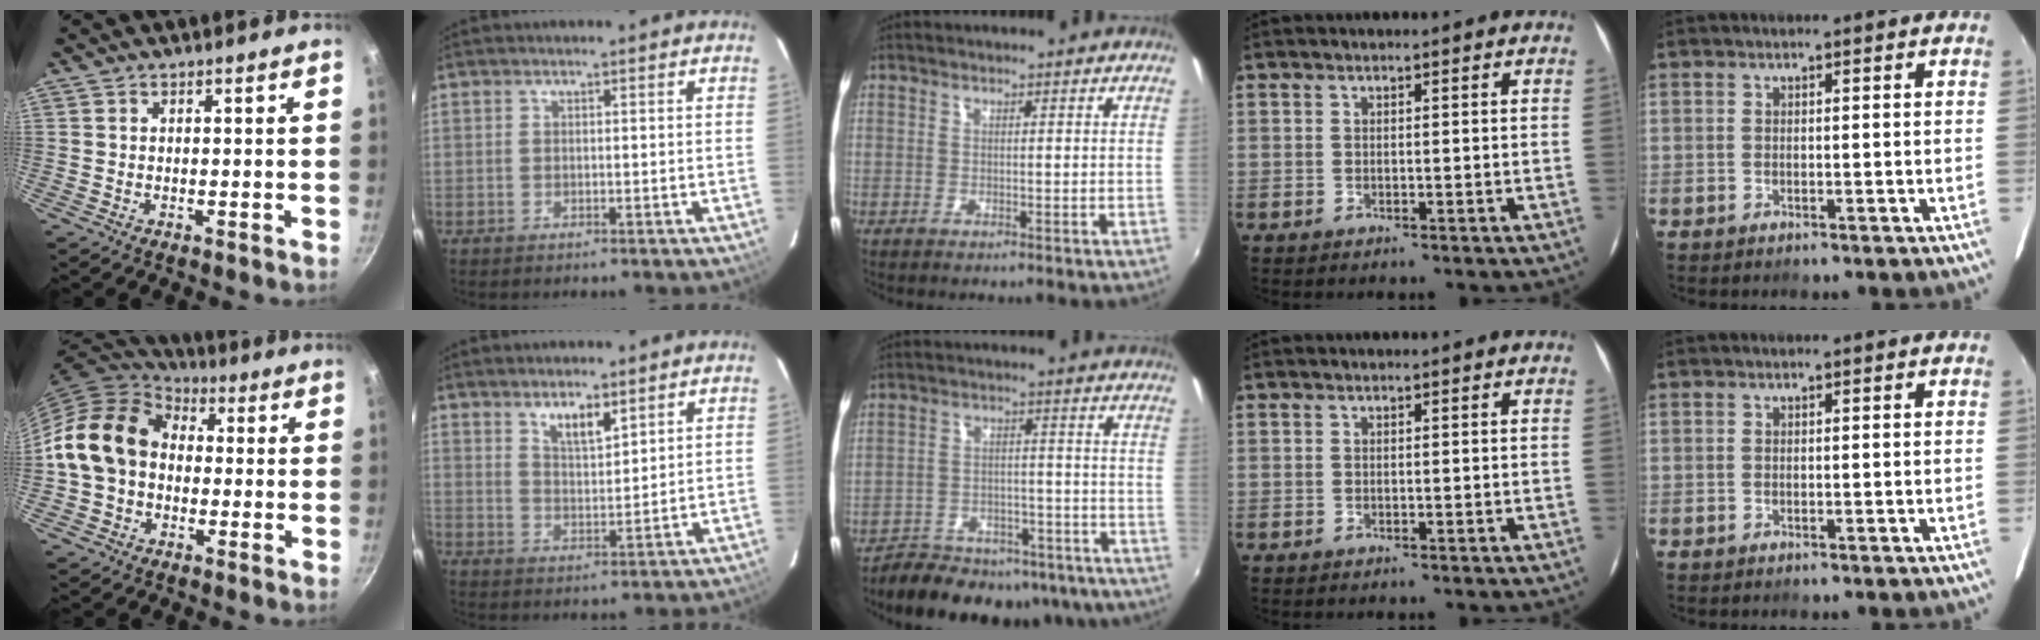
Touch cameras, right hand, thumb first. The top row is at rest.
{"thumb": {"total": 14.5, "force": [0.5, 11.3, 9.1], "torque": [-0.133, 0.032, -0.006]}, "index": {"total": 5.3, "force": [3.8, 1.5, 3.3], "torque": [-0.058, -0.002, 0.070]}, "middle": {"total": 20.3, "force": [-16.2, 8.8, 8.4], "torque": [-0.160, 0.011, -0.197]}}